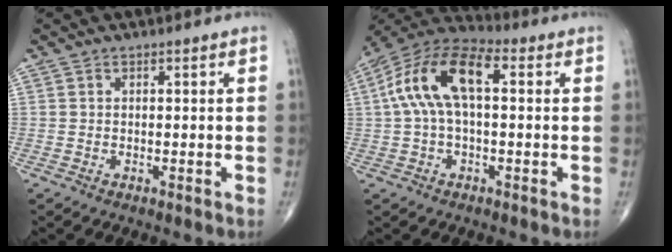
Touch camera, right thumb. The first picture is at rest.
{"total": 14.1, "force": [2.2, 6.8, 12.1], "torque": [-0.243, 0.045, 0.031]}